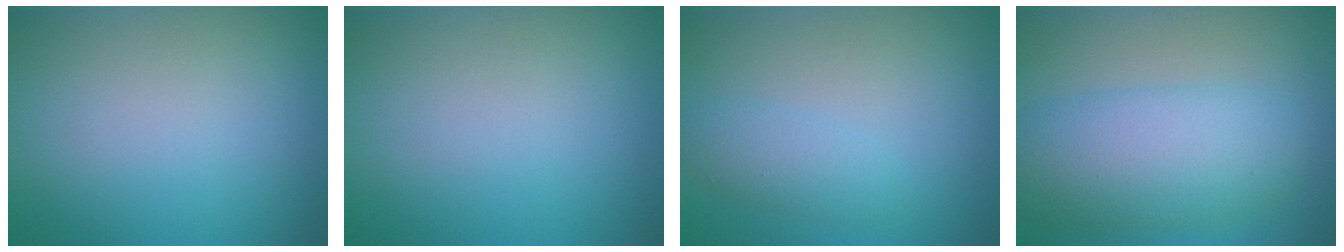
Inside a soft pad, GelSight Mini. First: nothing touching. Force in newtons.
{"total": 0.0}
{"total": 2.0, "press": 2.0, "slide": 0.1}
{"total": 6.9, "press": 6.8, "slide": 0.3}